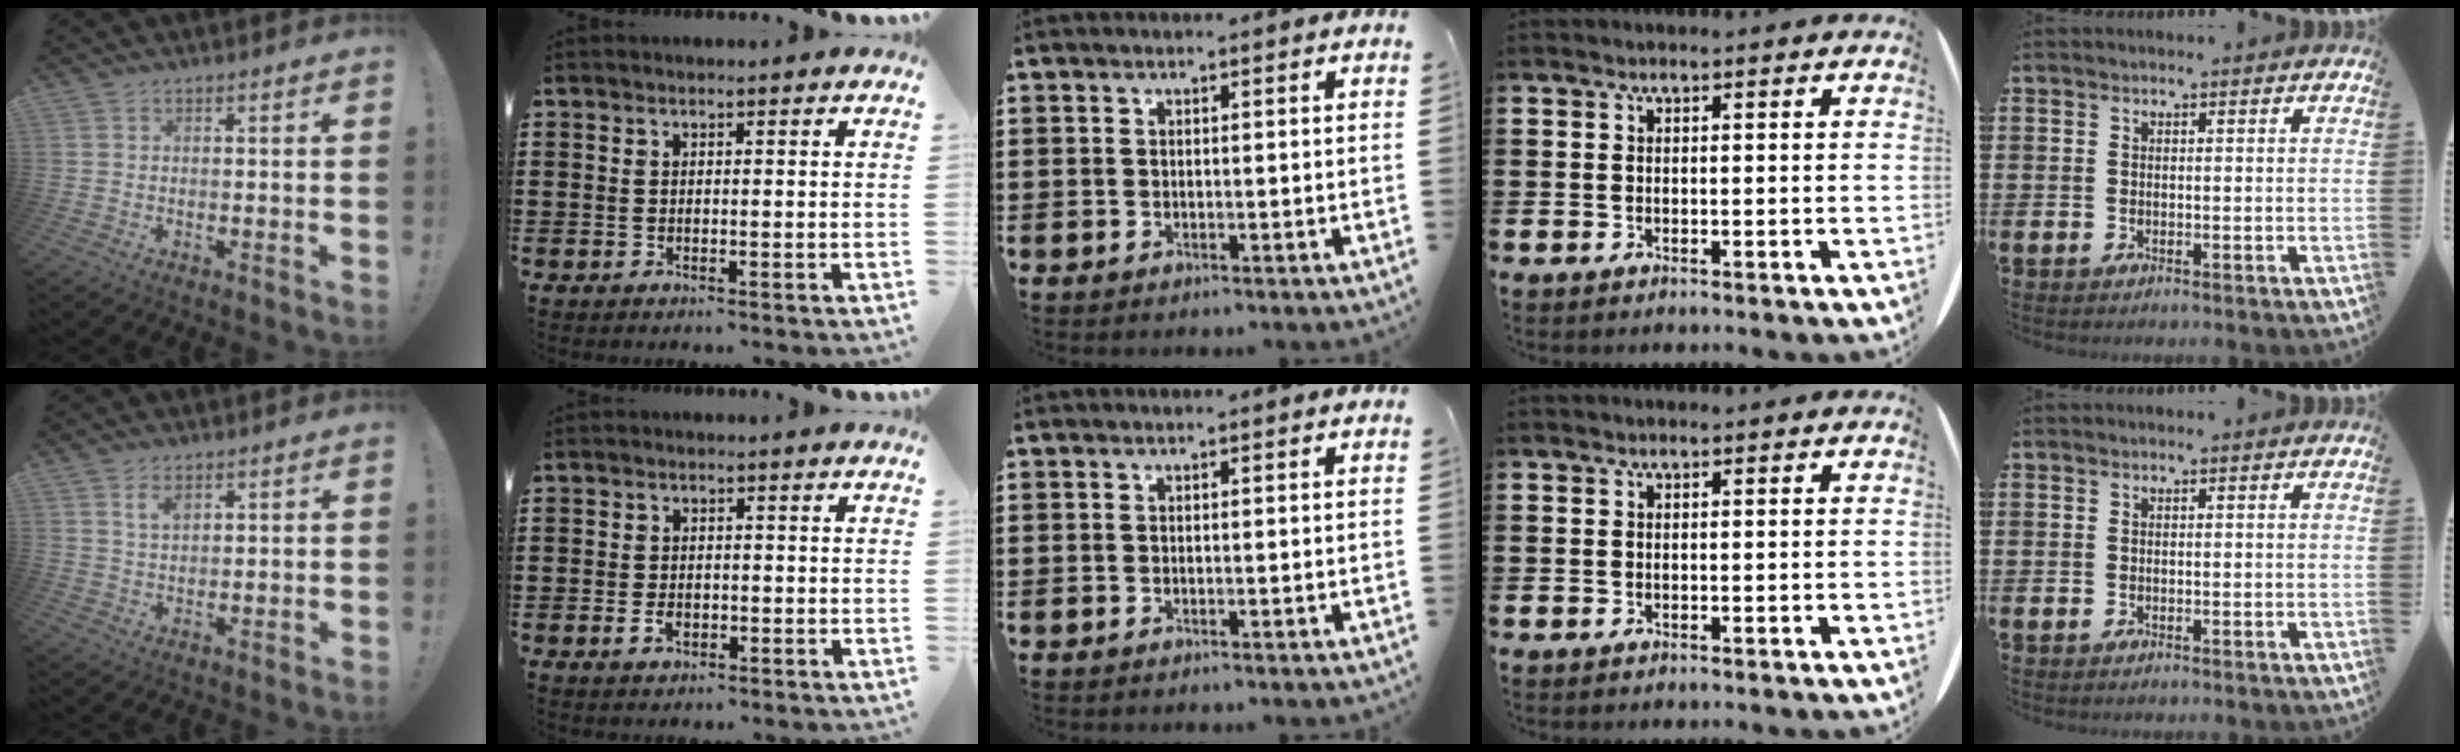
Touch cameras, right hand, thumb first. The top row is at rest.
{"thumb": {"total": 3.6, "force": [2.4, 1.8, 2.0], "torque": [-0.029, -0.008, 0.042]}, "index": {"total": 2.2, "force": [-1.0, 1.2, 1.5], "torque": [-0.030, -0.001, -0.019]}}